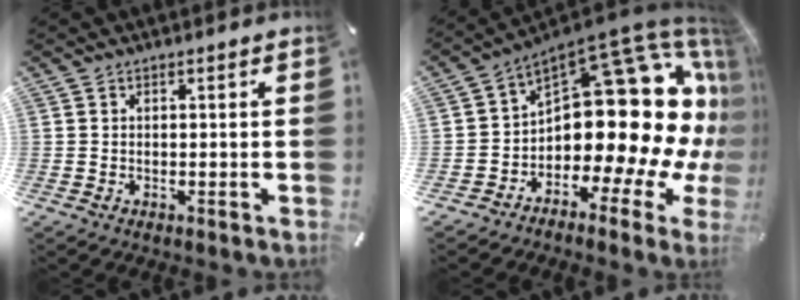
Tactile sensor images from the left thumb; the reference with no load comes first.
{"total": 22.9, "force": [5.3, 13.3, 17.8], "torque": [-0.240, -0.076, 0.112]}